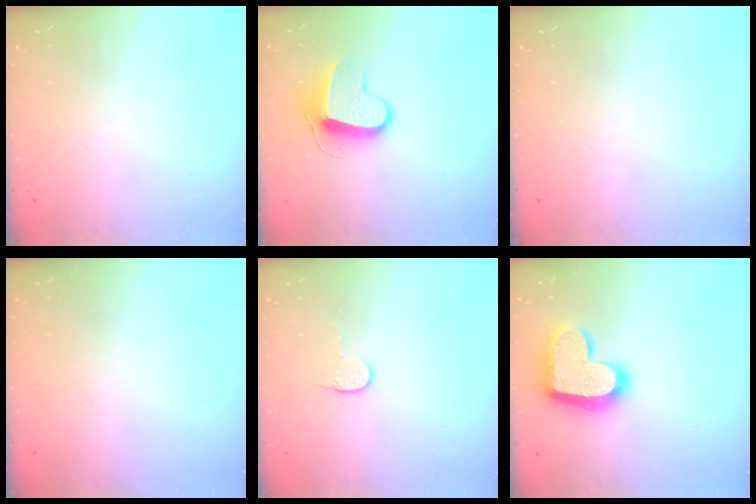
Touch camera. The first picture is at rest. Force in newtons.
{"total": 9.9, "press": 9.9, "slide": 0.2}
{"total": 0.0}
{"total": 0.0}
{"total": 4.3, "press": 4.3, "slide": 0.4}
{"total": 19.2, "press": 19.2, "slide": 1.3}